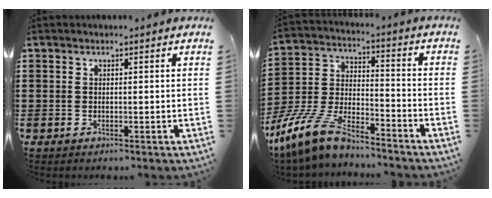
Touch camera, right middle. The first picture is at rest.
{"total": 10.9, "force": [-9.2, 2.7, 5.2], "torque": [-0.122, 0.013, -0.187]}